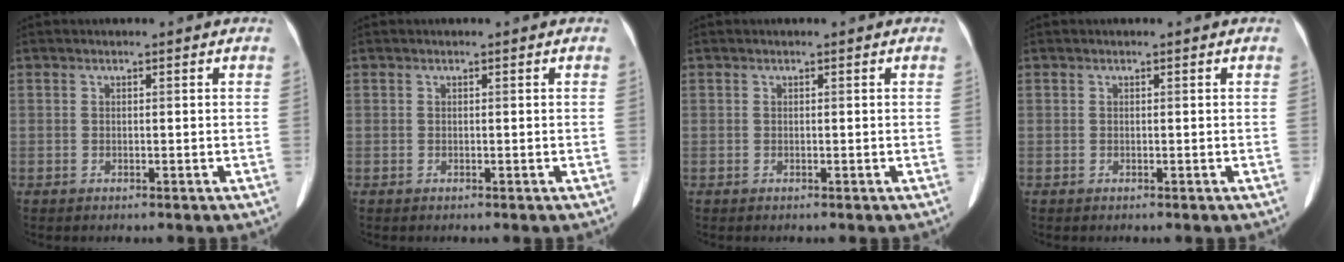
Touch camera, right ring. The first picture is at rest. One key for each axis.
{"total": 0.0}
{"total": 0.0}
{"total": 0.0}